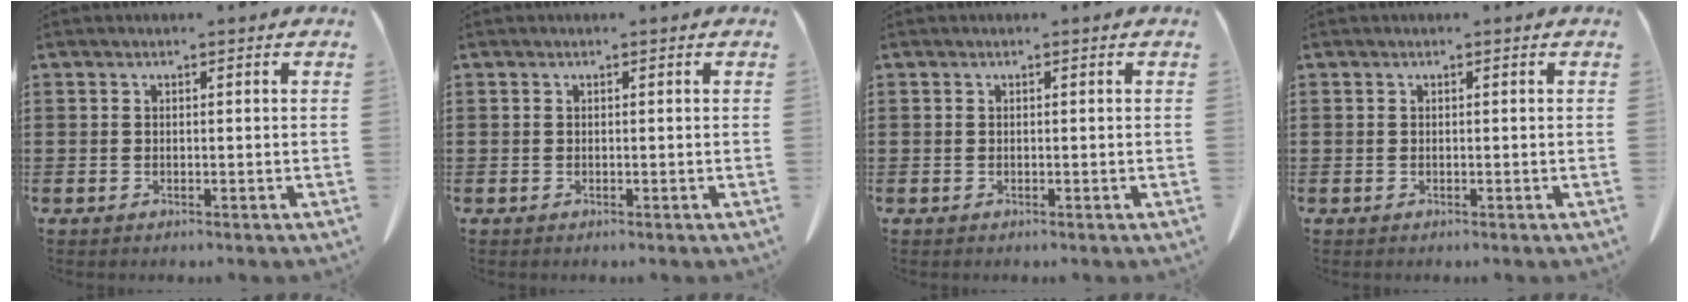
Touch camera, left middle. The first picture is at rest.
{"total": 0.0}
{"total": 0.0}
{"total": 0.0}